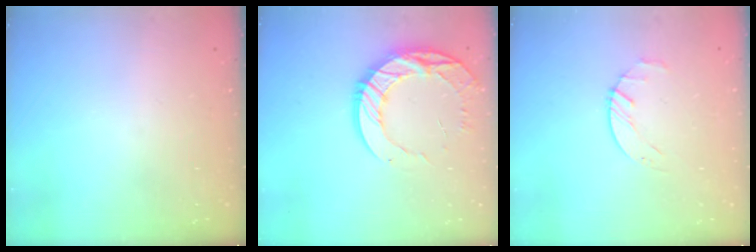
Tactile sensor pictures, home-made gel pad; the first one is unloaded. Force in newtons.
{"total": 15.4, "press": 15.3, "slide": 1.3}
{"total": 2.7, "press": 2.6, "slide": 0.3}